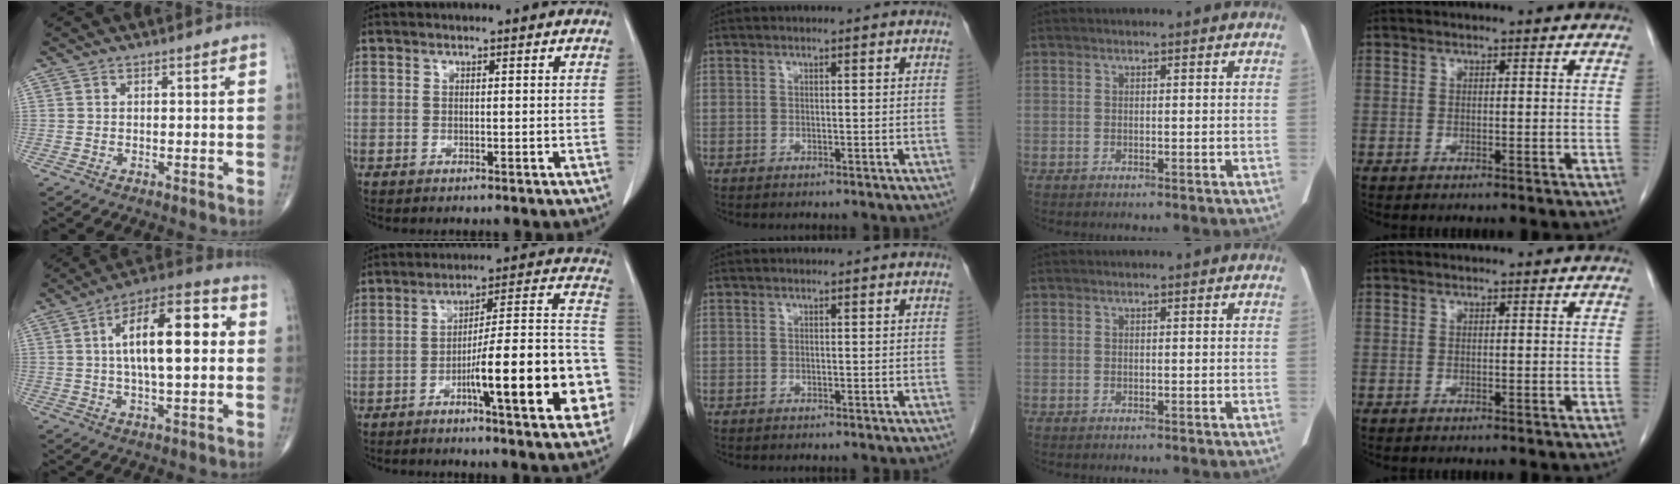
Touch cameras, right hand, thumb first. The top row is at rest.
{"thumb": {"total": 17.1, "force": [2.3, 6.6, 15.6], "torque": [-0.237, 0.024, 0.030]}, "index": {"total": 19.3, "force": [-6.6, 2.4, 18.0], "torque": [-0.194, 0.028, -0.090]}}